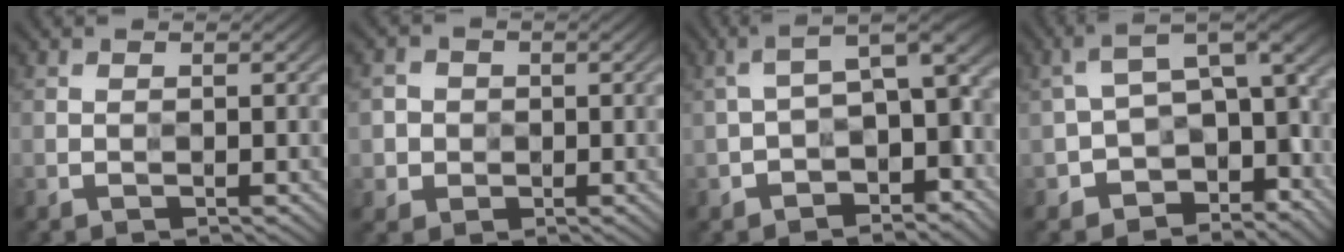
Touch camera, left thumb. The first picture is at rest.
{"total": 3.2, "force": [-0.1, 3.2, 0.6], "torque": [-0.016, -0.001, -0.016]}
{"total": 9.7, "force": [-3.5, 4.6, 7.7], "torque": [-0.114, -0.003, -0.059]}
{"total": 11.0, "force": [-4.1, 7.1, 7.3], "torque": [-0.130, -0.025, -0.062]}